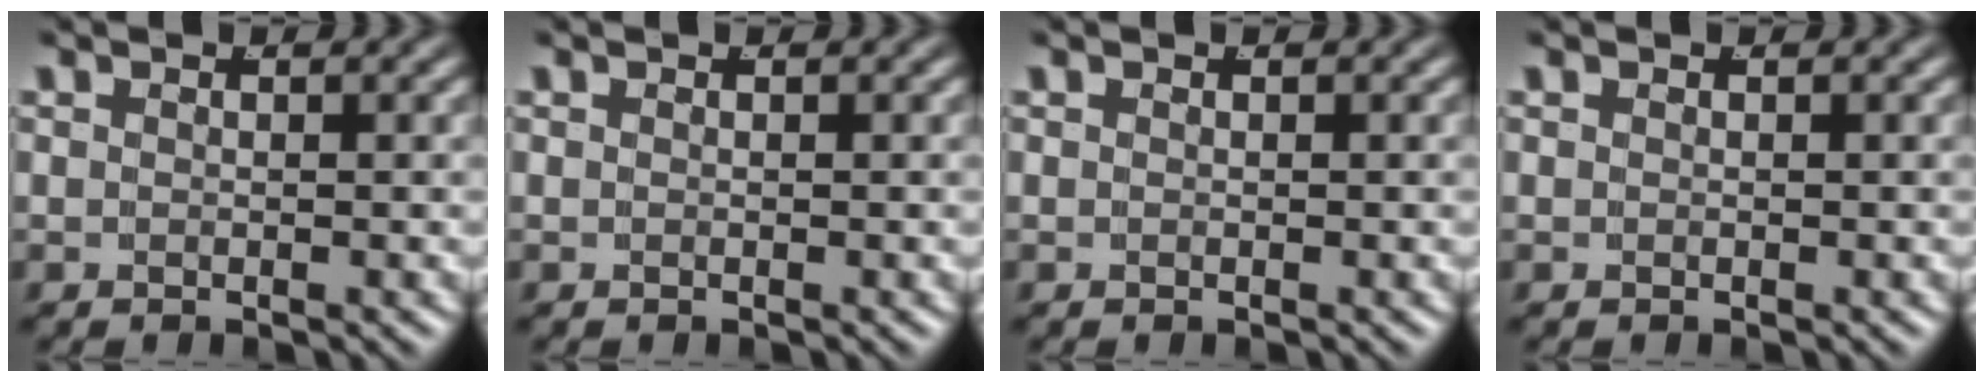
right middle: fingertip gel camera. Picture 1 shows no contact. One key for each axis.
{"total": 0.0}
{"total": 0.0}
{"total": 0.0}